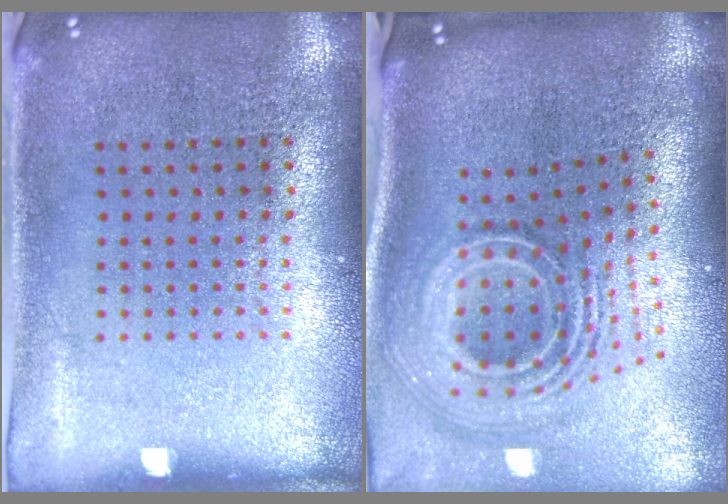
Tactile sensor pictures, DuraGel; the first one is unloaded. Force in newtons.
{"total": 3.2, "press": 2.0, "slide": 2.5}